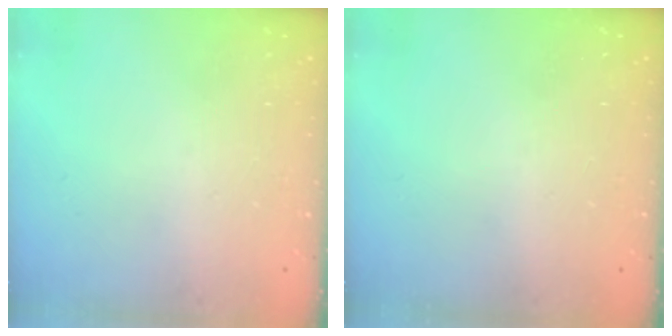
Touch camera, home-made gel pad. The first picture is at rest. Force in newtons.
{"total": 0.0}